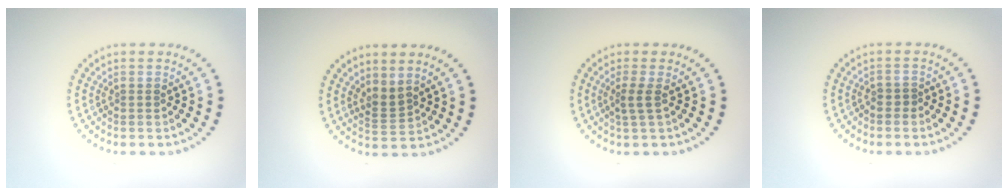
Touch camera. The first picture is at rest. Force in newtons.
{"total": 1.8, "press": 1.3, "slide": 1.1}
{"total": 1.7, "press": 1.1, "slide": 1.3}
{"total": 0.8, "press": 0.4, "slide": 0.7}